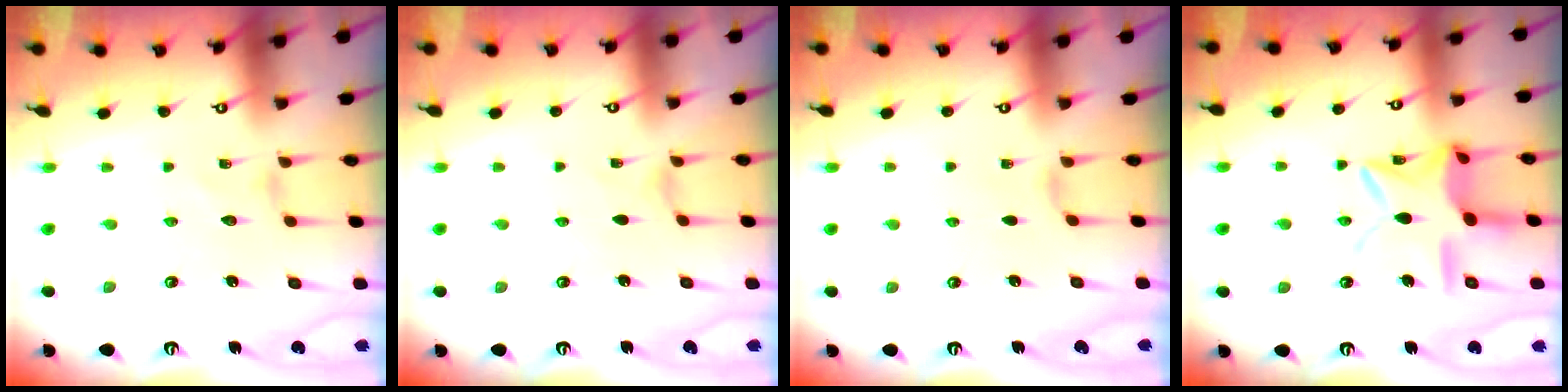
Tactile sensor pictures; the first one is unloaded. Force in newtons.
{"total": 0.0}
{"total": 1.5, "press": 1.5, "slide": 0.4}
{"total": 14.2, "press": 14.1, "slide": 1.2}